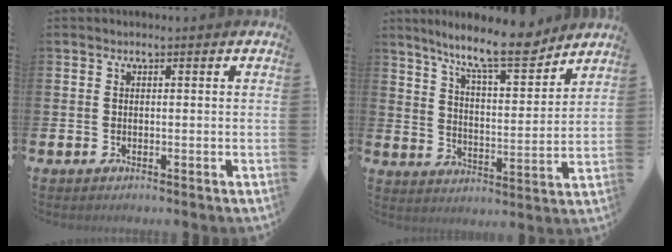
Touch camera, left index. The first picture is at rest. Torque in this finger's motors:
{"motor_torque": [1.00, -1.13, 0.83, 0.21]}